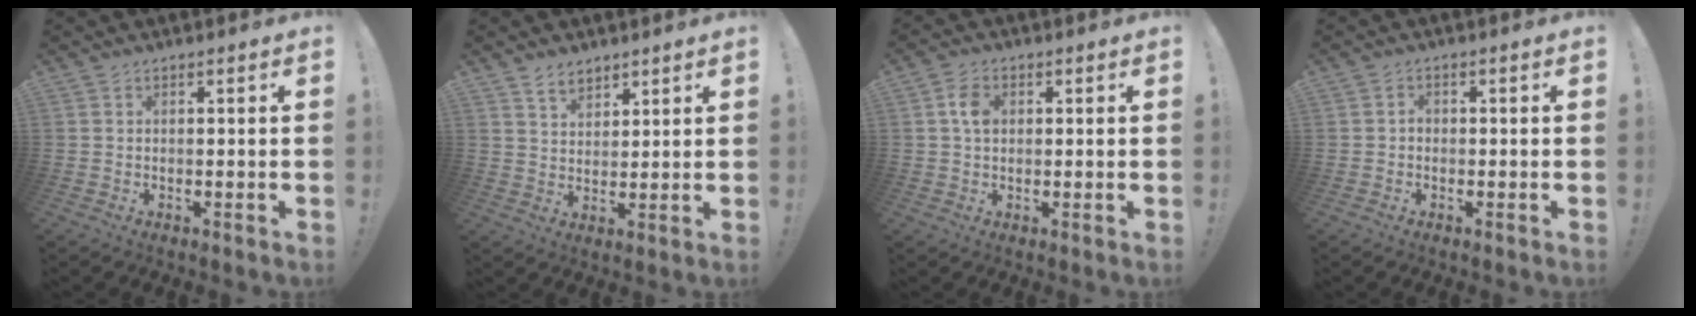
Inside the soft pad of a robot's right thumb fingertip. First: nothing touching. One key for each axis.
{"total": 5.6, "fx": 4.5, "fy": 3.0, "fz": 1.6, "tx": -0.020, "ty": -0.026, "tz": 0.082}
{"total": 4.8, "fx": 0.8, "fy": 3.3, "fz": 3.3, "tx": -0.052, "ty": 0.006, "tz": 0.014}
{"total": 1.4, "fx": -0.8, "fy": 0.9, "fz": 0.6, "tx": -0.012, "ty": 0.008, "tz": -0.015}